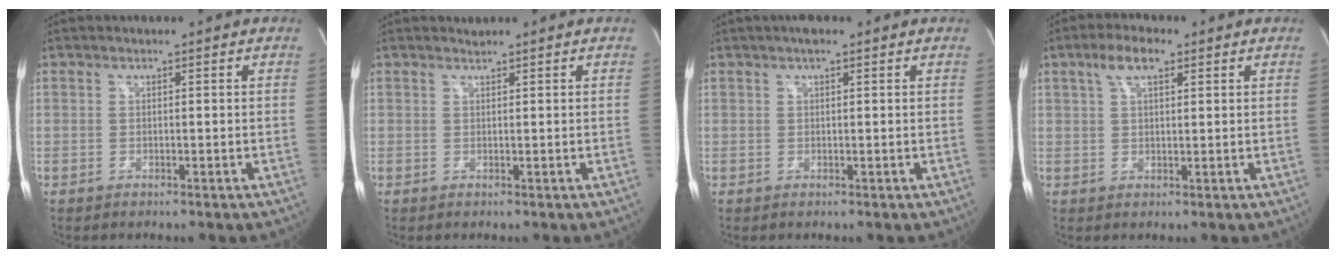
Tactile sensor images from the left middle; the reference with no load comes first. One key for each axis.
{"total": 0.6, "fx": 0.6, "fy": -0.2, "fz": -0.2, "tx": -0.007, "ty": -0.001, "tz": 0.012}
{"total": 1.8, "fx": 1.2, "fy": 0.5, "fz": 1.2, "tx": -0.020, "ty": 0.012, "tz": 0.019}
{"total": 4.9, "fx": 2.7, "fy": 1.8, "fz": 3.7, "tx": -0.078, "ty": 0.016, "tz": 0.051}